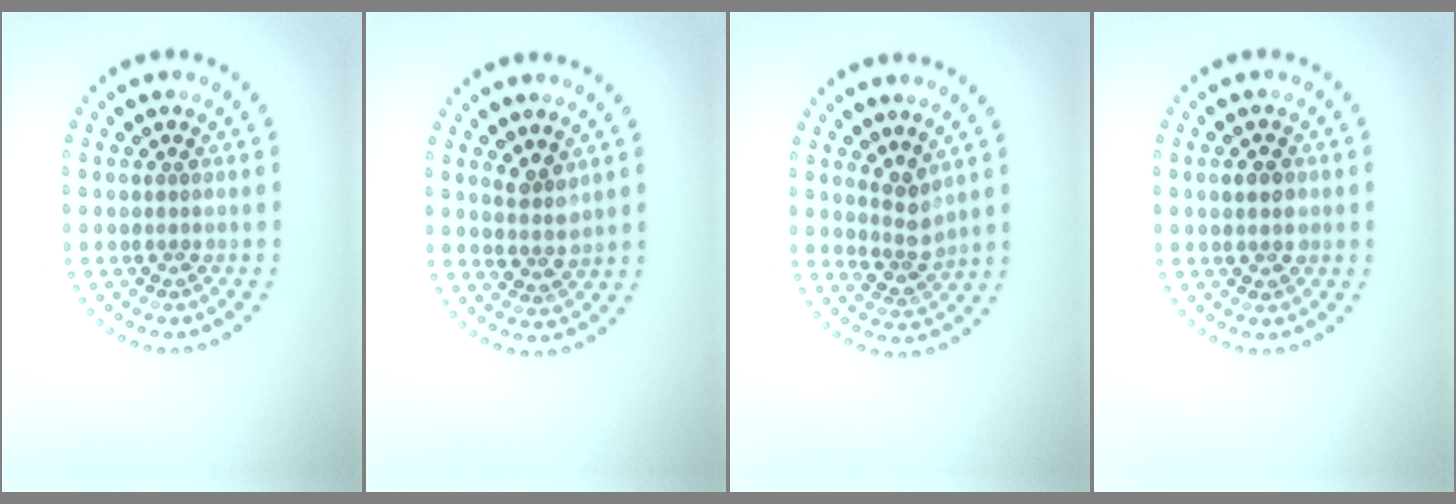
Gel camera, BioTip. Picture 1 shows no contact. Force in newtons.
{"total": 2.2, "press": 1.8, "slide": 1.2}
{"total": 2.6, "press": 2.0, "slide": 1.7}
{"total": 2.0, "press": 2.0, "slide": 0.2}